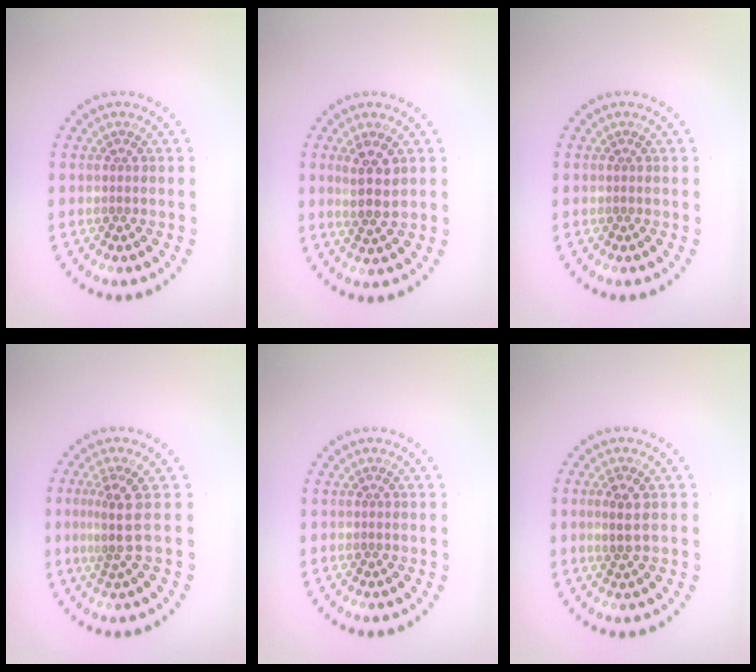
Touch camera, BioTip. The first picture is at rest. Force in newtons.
{"total": 2.7, "press": 2.4, "slide": 1.1}
{"total": 0.0}
{"total": 2.8, "press": 1.9, "slide": 2.0}
{"total": 0.0}
{"total": 1.9, "press": 1.7, "slide": 0.8}